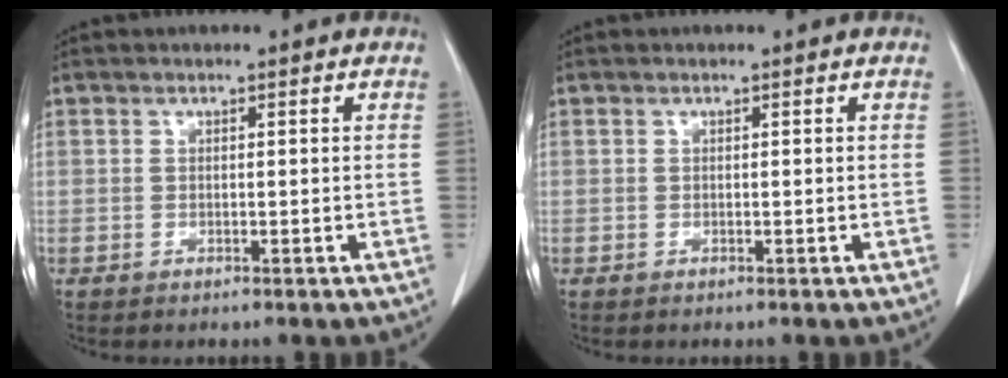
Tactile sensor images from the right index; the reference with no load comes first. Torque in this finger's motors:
{"motor_torque": [0.00, 0.00, 0.00, 0.00]}